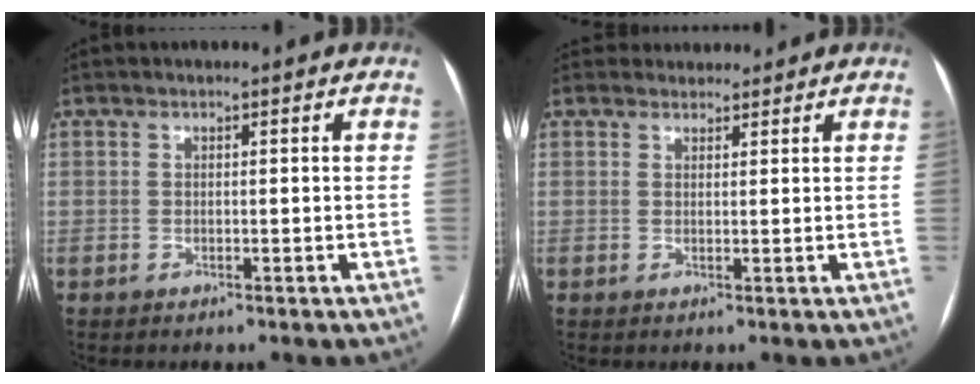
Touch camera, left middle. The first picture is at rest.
{"total": 3.0, "force": [2.7, 1.1, -0.2], "torque": [0.009, 0.020, 0.039]}